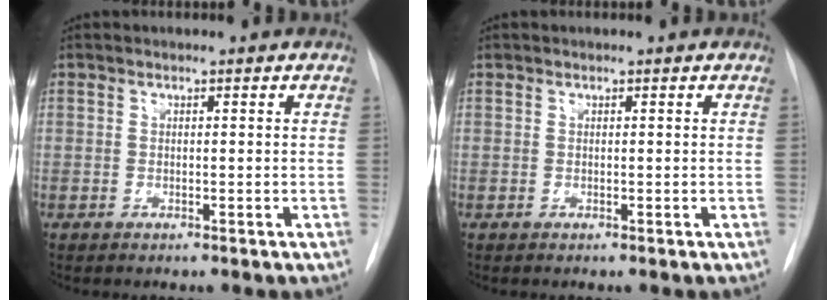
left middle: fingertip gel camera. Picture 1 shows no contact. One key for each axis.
{"total": 0.0}